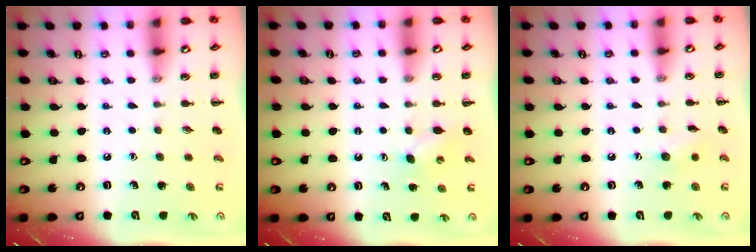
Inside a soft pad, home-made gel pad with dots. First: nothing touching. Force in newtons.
{"total": 3.8, "press": 3.7, "slide": 0.8}
{"total": 5.5, "press": 5.3, "slide": 1.3}